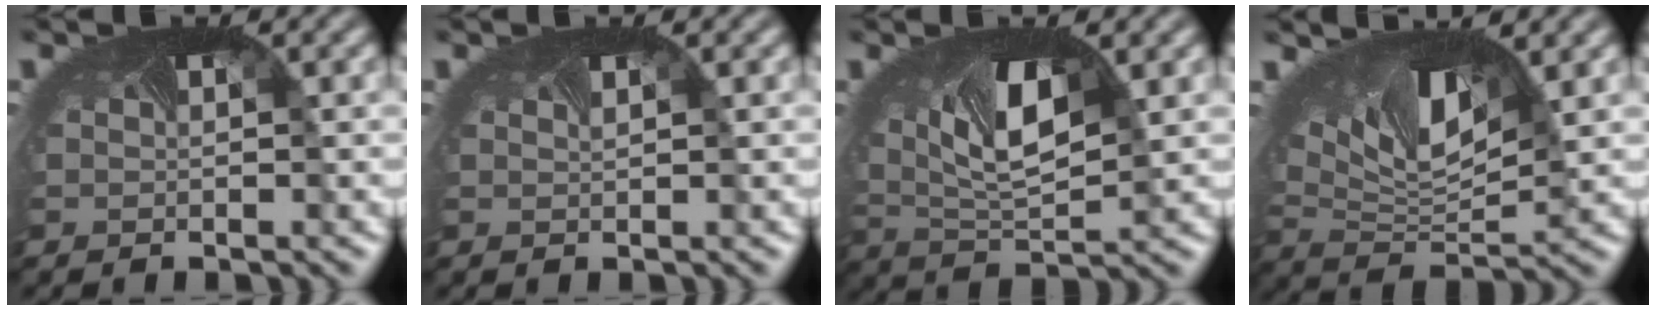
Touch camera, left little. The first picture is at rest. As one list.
[{"total": 0.0}, {"total": 7.1, "force": [1.5, 3.6, 6.0], "torque": [-0.123, -0.014, 0.024]}, {"total": 10.4, "force": [4.1, 4.7, 8.4], "torque": [-0.168, -0.003, 0.070]}]